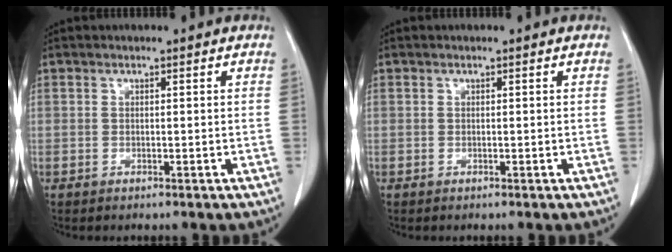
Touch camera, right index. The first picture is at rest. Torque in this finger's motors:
{"motor_torque": [0.00, 0.00, 0.00, 0.00]}